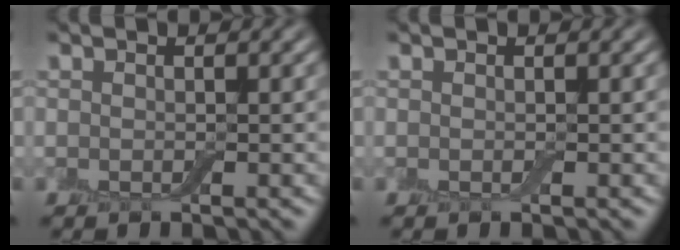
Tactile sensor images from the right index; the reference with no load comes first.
{"total": 0.0}